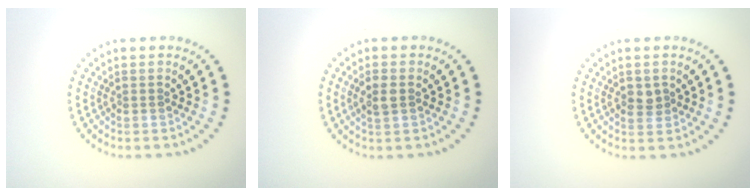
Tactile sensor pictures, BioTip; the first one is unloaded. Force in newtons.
{"total": 1.8, "press": 1.8, "slide": 0.2}
{"total": 1.6, "press": 1.6, "slide": 0.5}